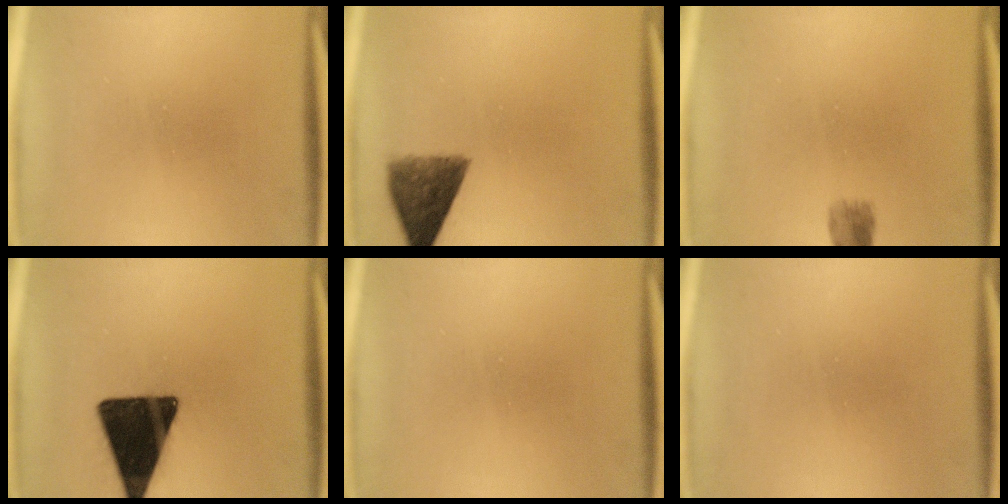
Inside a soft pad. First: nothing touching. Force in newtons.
{"total": 7.5}
{"total": 1.3}
{"total": 16.7}
{"total": 0.0}
{"total": 1.9}